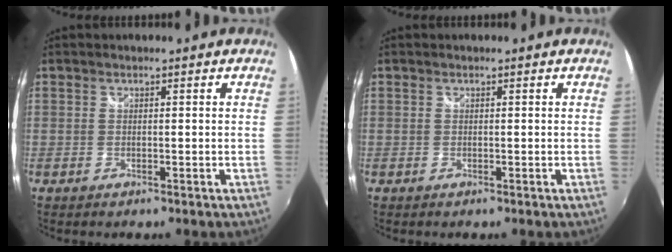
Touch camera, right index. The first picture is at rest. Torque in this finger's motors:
{"motor_torque": [0.00, 0.00, 0.00, 0.00]}